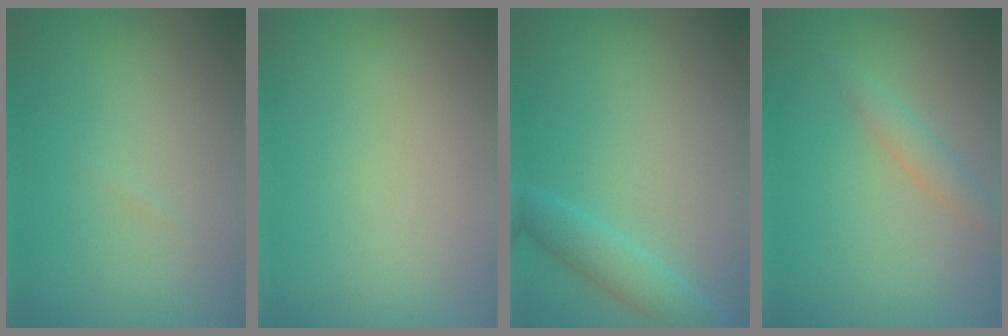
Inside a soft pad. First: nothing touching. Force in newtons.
{"total": 0.0}
{"total": 2.6, "press": 2.6, "slide": 0.1}
{"total": 1.6, "press": 1.6, "slide": 0.0}